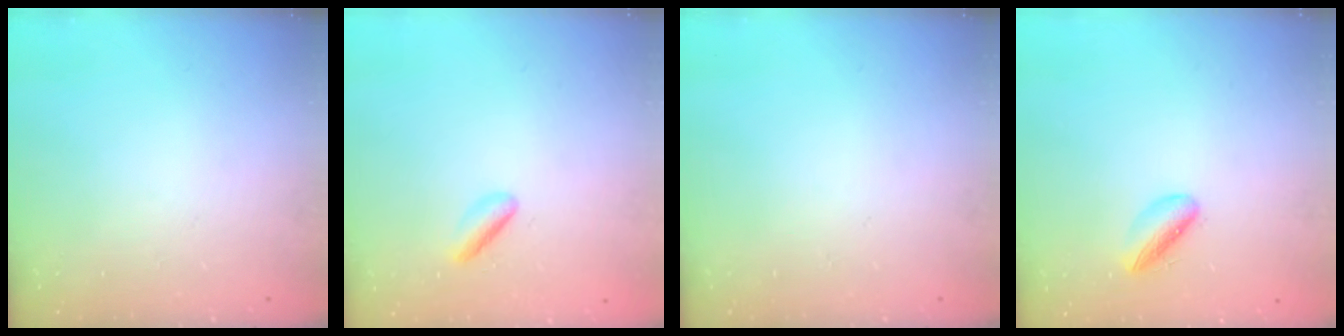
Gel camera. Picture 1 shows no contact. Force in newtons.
{"total": 2.3, "press": 2.1, "slide": 0.9}
{"total": 0.0}
{"total": 4.9, "press": 4.7, "slide": 1.2}